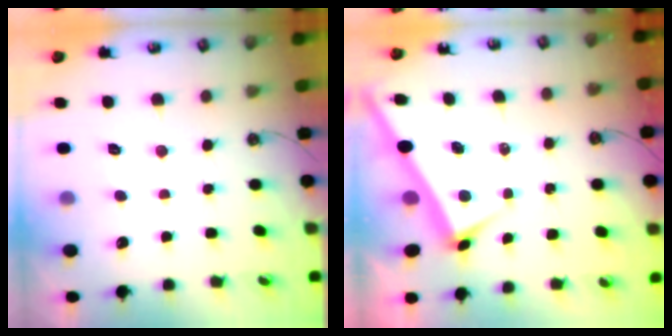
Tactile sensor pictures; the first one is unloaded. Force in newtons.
{"total": 2.9, "press": 2.9, "slide": 0.6}